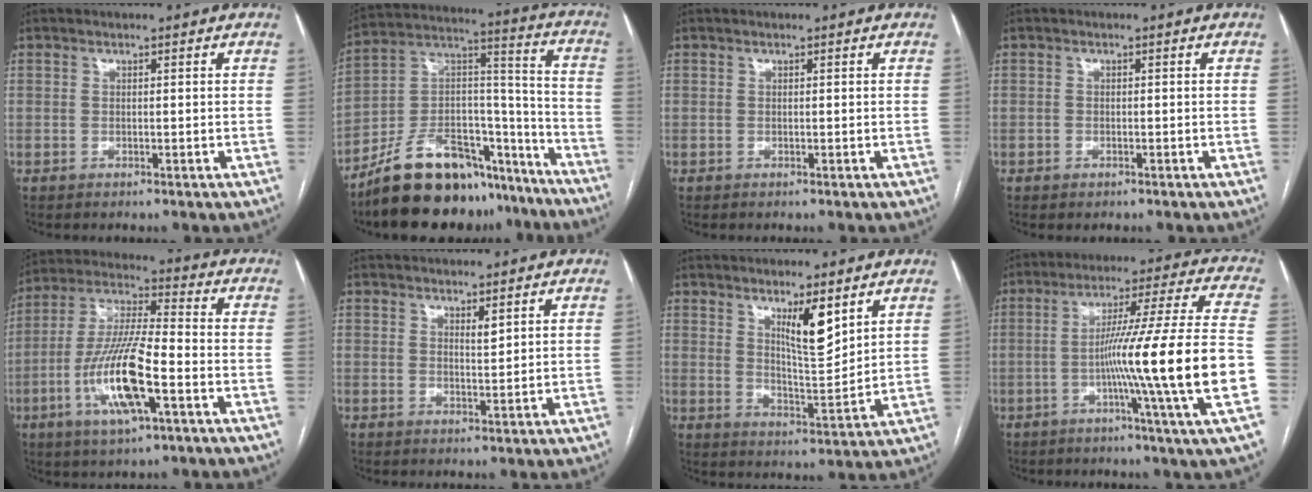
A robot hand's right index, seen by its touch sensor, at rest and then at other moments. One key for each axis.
{"total": 21.2, "fx": -16.8, "fy": 8.3, "fz": 9.8, "tx": -0.157, "ty": 0.050, "tz": -0.284}
{"total": 0.0}
{"total": 0.8, "fx": -0.5, "fy": 0.6, "fz": 0.3, "tx": -0.005, "ty": 0.002, "tz": -0.006}
{"total": 14.7, "fx": -5.0, "fy": 2.5, "fz": 13.6, "tx": -0.278, "ty": -0.006, "tz": -0.091}
{"total": 1.5, "fx": 1.0, "fy": 0.3, "fz": 1.0, "tx": -0.021, "ty": -0.006, "tz": 0.020}
{"total": 7.2, "fx": 4.1, "fy": 1.3, "fz": 5.8, "tx": -0.100, "ty": -0.014, "tz": 0.073}
{"total": 18.9, "fx": -4.7, "fy": -2.9, "fz": 18.1, "tx": -0.277, "ty": -0.006, "tz": -0.084}